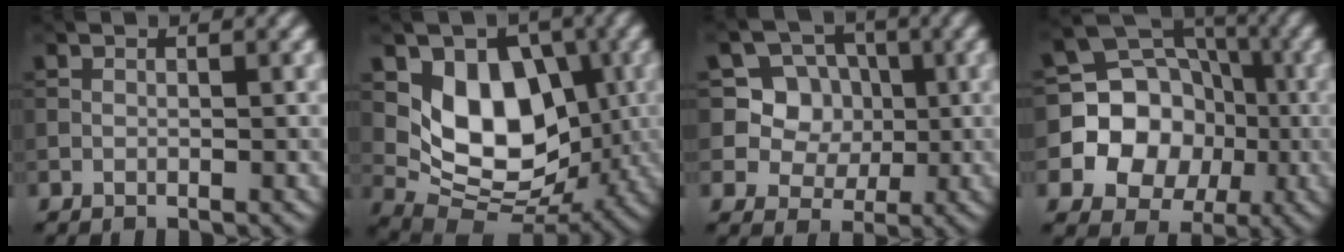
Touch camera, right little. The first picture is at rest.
{"total": 8.4, "force": [0.7, 5.9, 5.9], "torque": [-0.098, -0.020, 0.004]}
{"total": 6.8, "force": [1.6, 6.2, 2.2], "torque": [-0.044, 0.005, 0.032]}
{"total": 9.8, "force": [-1.7, 8.9, 3.8], "torque": [-0.052, 0.011, -0.058]}